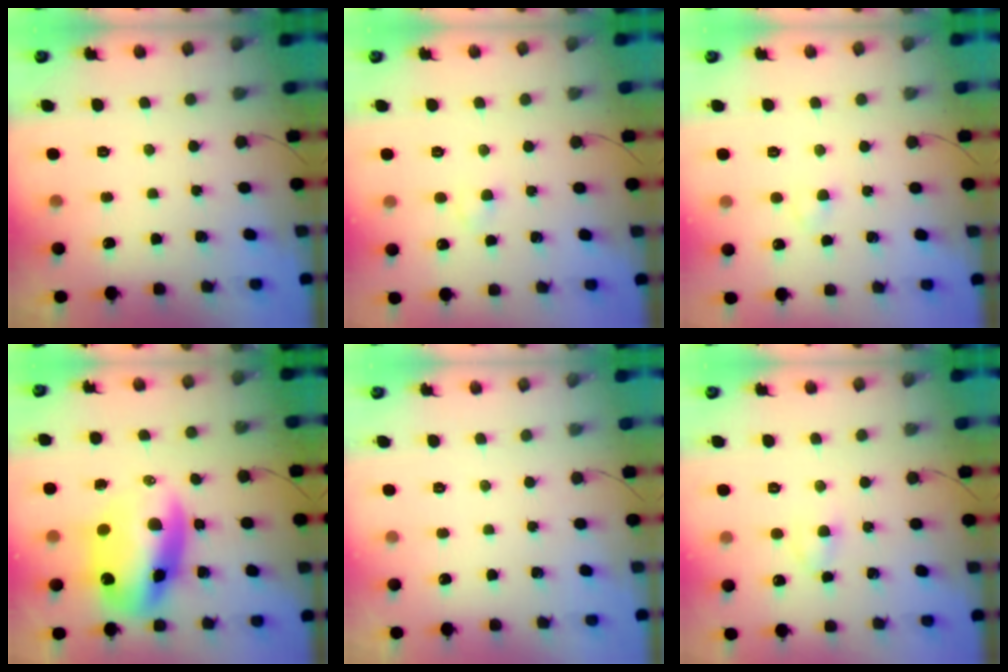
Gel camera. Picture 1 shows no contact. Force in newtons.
{"total": 1.9, "press": 1.6, "slide": 1.0}
{"total": 1.9, "press": 1.6, "slide": 1.0}
{"total": 15.1, "press": 14.6, "slide": 3.9}
{"total": 0.0}
{"total": 3.2, "press": 2.9, "slide": 1.3}